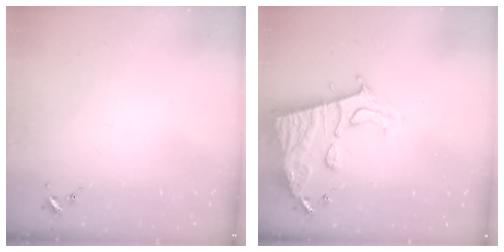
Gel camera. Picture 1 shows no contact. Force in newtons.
{"total": 13.6, "press": 13.6, "slide": 1.1}